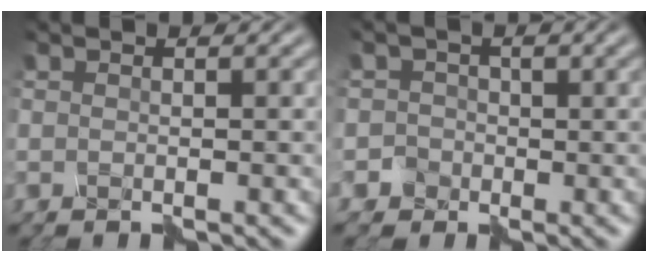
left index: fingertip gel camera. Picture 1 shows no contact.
{"total": 2.4, "force": [-0.4, 2.2, -1.0], "torque": [0.038, 0.025, -0.024]}